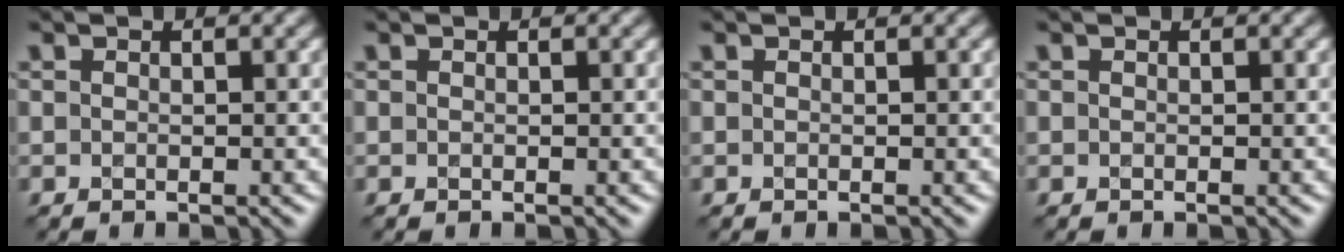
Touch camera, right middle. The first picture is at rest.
{"total": 0.0}
{"total": 0.0}
{"total": 0.0}